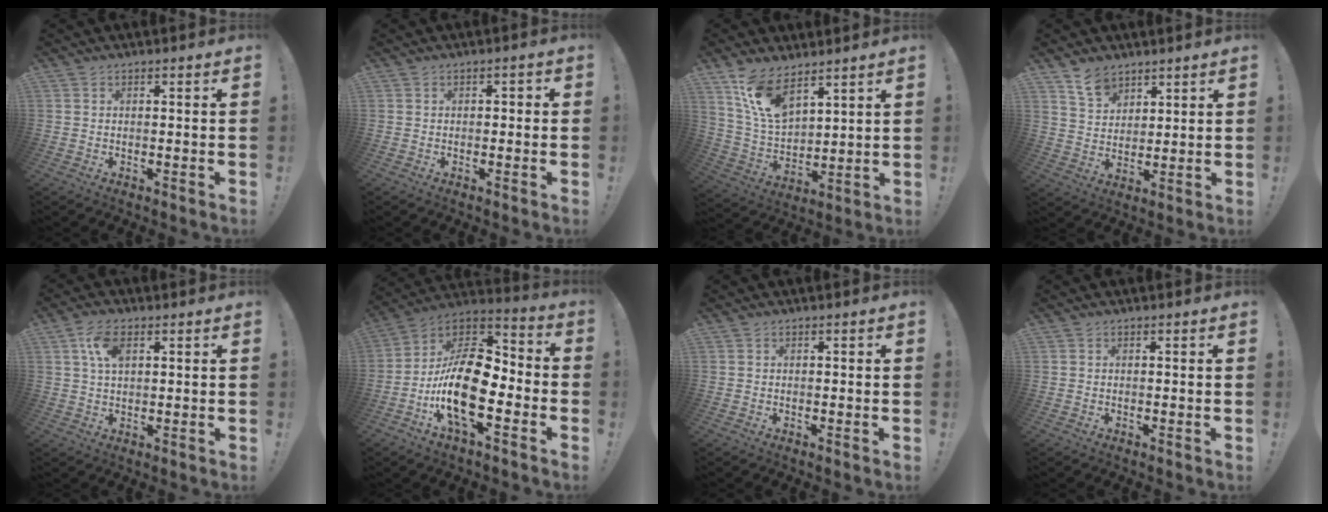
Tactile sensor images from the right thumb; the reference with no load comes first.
{"total": 1.4, "force": [-1.0, 0.8, 0.5], "torque": [-0.015, 0.006, -0.018]}
{"total": 13.1, "force": [9.1, 6.2, 7.2], "torque": [-0.157, -0.048, 0.176]}
{"total": 7.5, "force": [5.8, 4.2, 2.1], "torque": [-0.040, -0.033, 0.111]}
{"total": 7.0, "force": [2.6, 3.8, 5.3], "torque": [-0.098, 0.003, 0.048]}
{"total": 21.5, "force": [-5.4, 10.2, 18.1], "torque": [-0.349, 0.025, -0.086]}
{"total": 0.0}
{"total": 0.0}